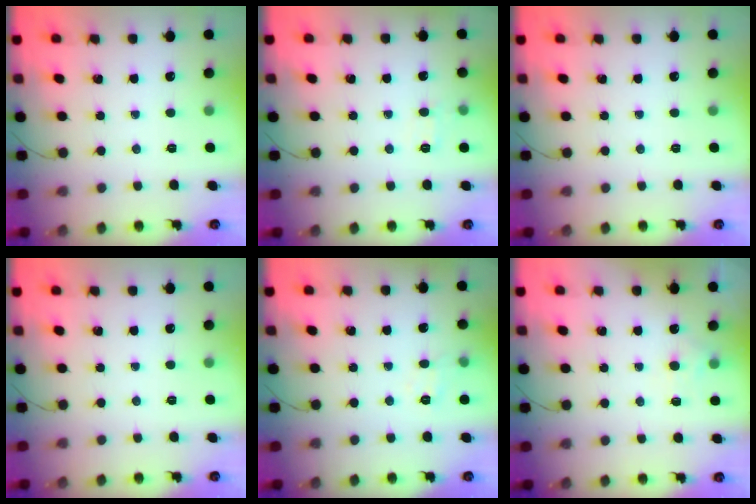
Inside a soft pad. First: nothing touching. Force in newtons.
{"total": 5.9, "press": 5.7, "slide": 1.6}
{"total": 0.0}
{"total": 0.0}
{"total": 6.5, "press": 6.4, "slide": 1.1}
{"total": 3.9, "press": 3.6, "slide": 1.5}